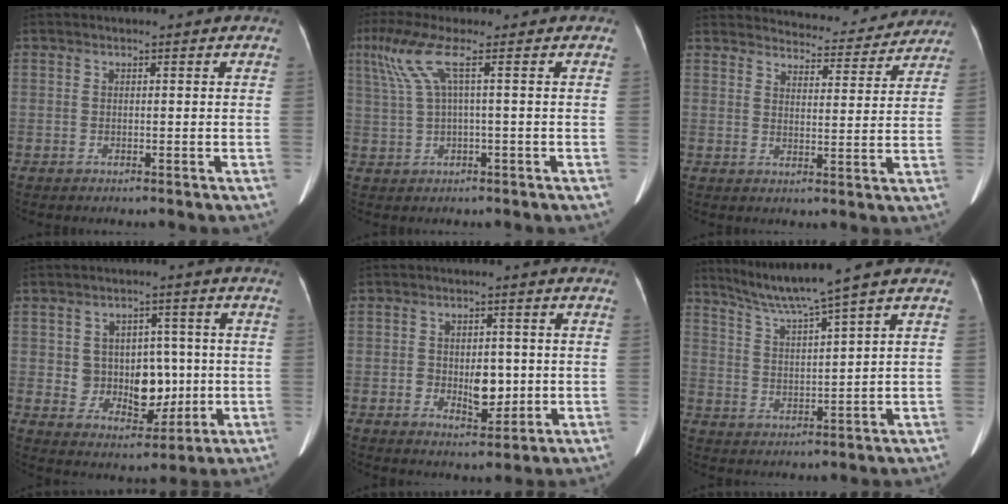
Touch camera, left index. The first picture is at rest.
{"total": 5.2, "force": [1.8, -0.5, 4.8], "torque": [-0.121, 0.020, 0.046]}
{"total": 12.6, "force": [12.2, 2.8, 1.5], "torque": [0.000, -0.004, 0.138]}
{"total": 8.3, "force": [-0.1, 6.1, 5.6], "torque": [-0.086, 0.012, 0.010]}
{"total": 5.3, "force": [-0.6, 3.1, 4.3], "torque": [-0.065, 0.000, -0.004]}
{"total": 7.4, "force": [6.1, -2.2, 3.5], "torque": [-0.071, -0.005, 0.119]}